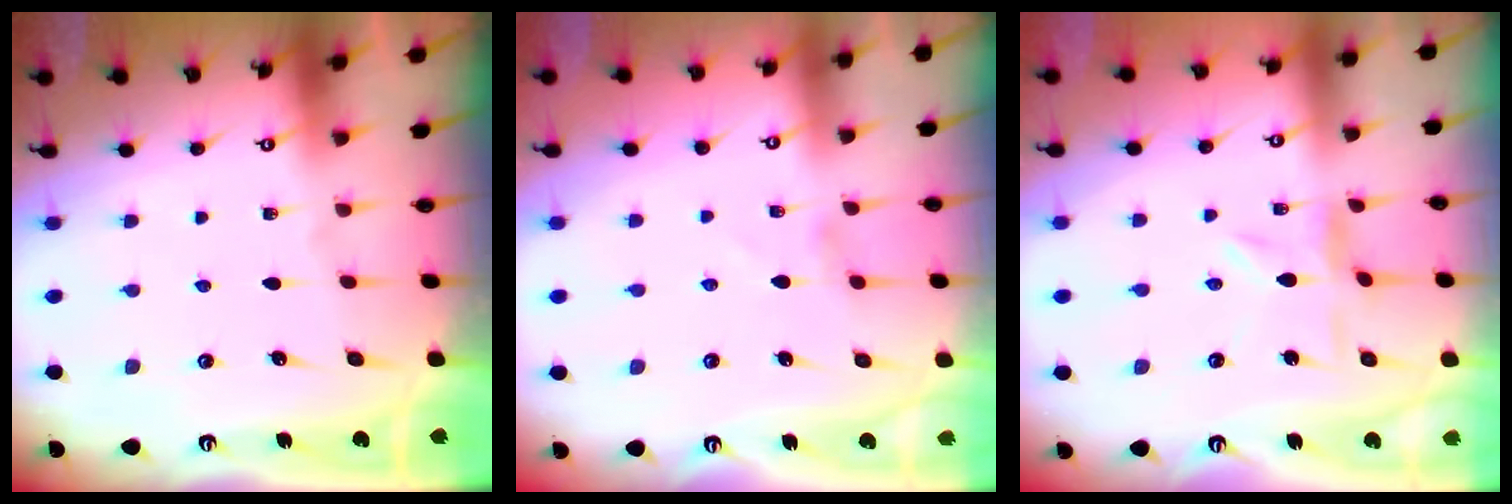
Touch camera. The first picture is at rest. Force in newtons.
{"total": 1.0, "press": 1.0, "slide": 0.3}
{"total": 2.1, "press": 2.1, "slide": 0.3}